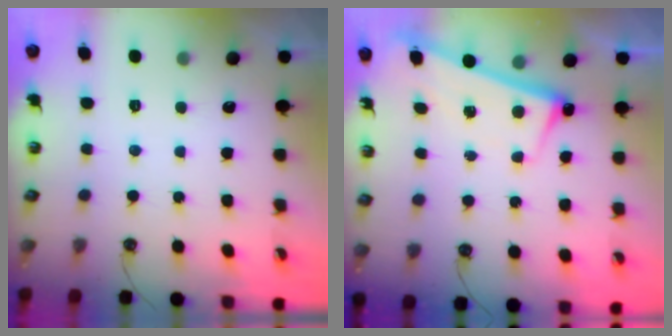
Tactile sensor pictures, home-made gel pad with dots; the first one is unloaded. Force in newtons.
{"total": 2.6, "press": 2.5, "slide": 0.8}